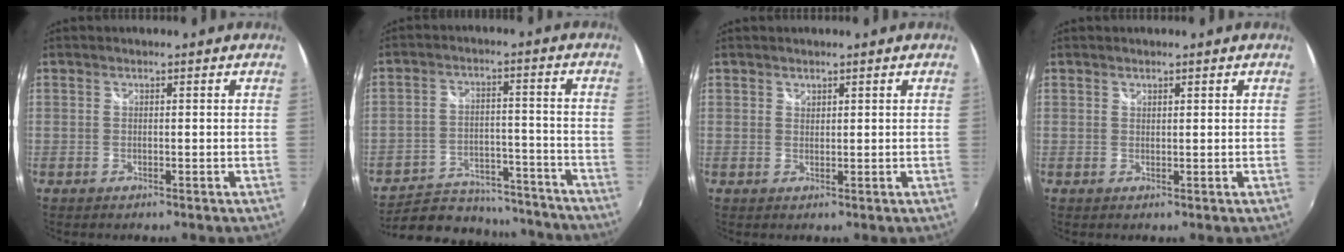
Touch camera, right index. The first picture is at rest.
{"total": 21.1, "force": [-18.2, 8.3, 6.7], "torque": [-0.142, 0.022, -0.234]}
{"total": 0.8, "force": [0.7, 0.4, 0.0], "torque": [0.003, 0.000, 0.013]}
{"total": 0.6, "force": [0.5, 0.2, 0.1], "torque": [0.000, -0.001, 0.011]}